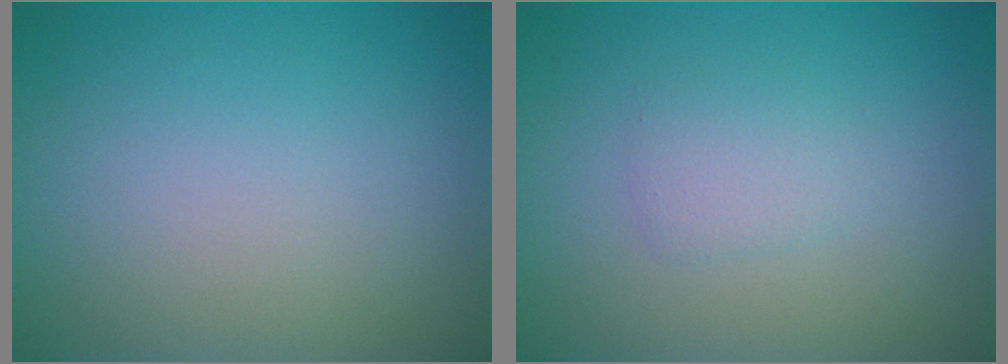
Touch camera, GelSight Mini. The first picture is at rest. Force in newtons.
{"total": 1.5, "press": 1.5, "slide": 0.1}